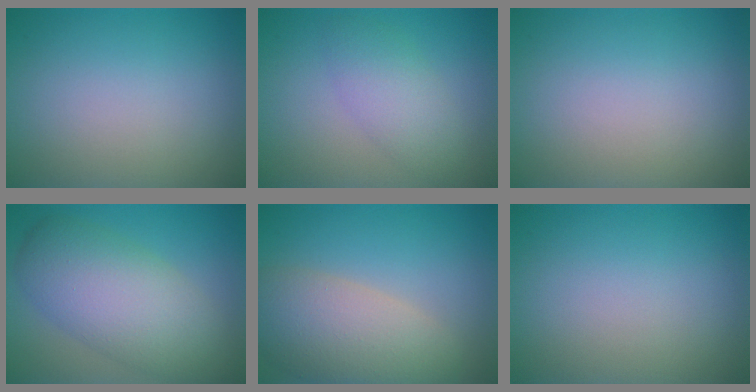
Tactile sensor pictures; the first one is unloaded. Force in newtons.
{"total": 3.4, "press": 3.4, "slide": 0.0}
{"total": 0.0}
{"total": 8.1, "press": 8.1, "slide": 0.4}
{"total": 7.5, "press": 7.5, "slide": 0.7}
{"total": 0.0}